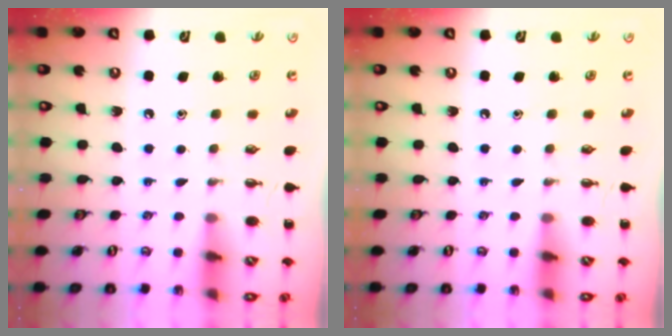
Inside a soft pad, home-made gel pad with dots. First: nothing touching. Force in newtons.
{"total": 0.0}